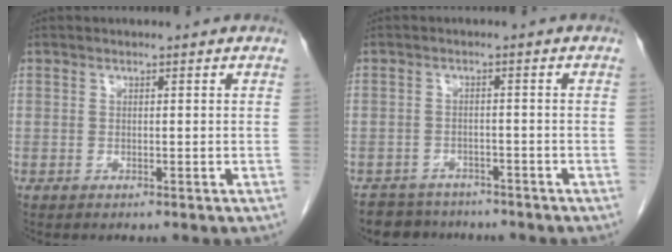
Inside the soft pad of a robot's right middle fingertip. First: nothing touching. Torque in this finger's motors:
{"motor_torque": [-0.02, 0.03, -0.04, -0.01]}